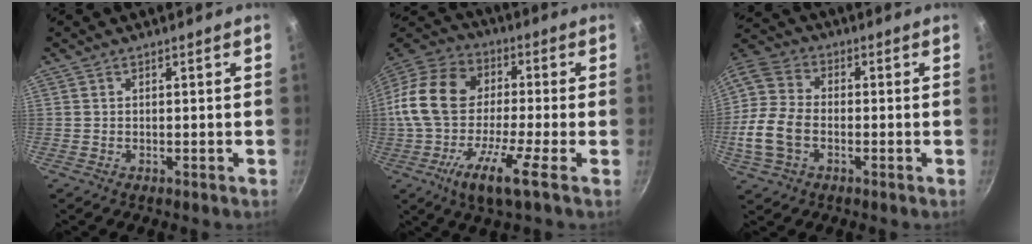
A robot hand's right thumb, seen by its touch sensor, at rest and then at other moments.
{"total": 16.9, "force": [-4.8, 7.0, 14.6], "torque": [-0.278, 0.031, -0.124]}
{"total": 11.7, "force": [-2.4, 8.0, 8.2], "torque": [-0.153, 0.017, -0.060]}